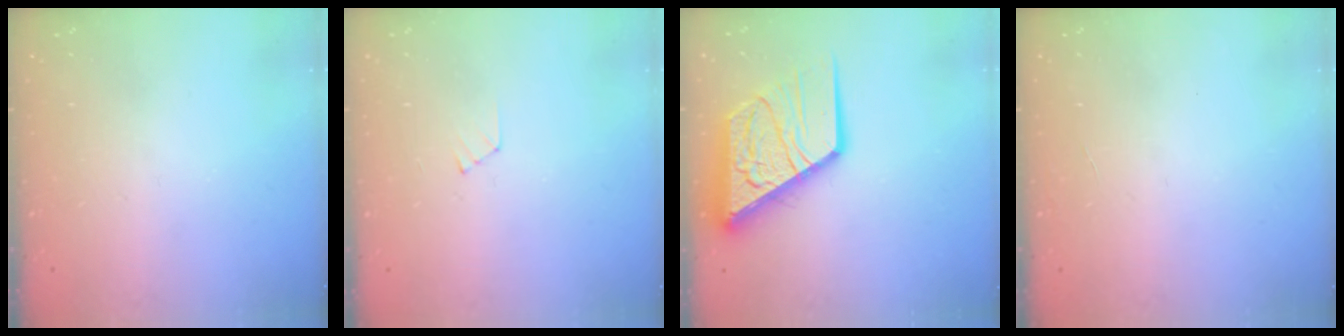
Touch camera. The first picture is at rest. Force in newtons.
{"total": 3.8, "press": 3.8, "slide": 0.3}
{"total": 20.6, "press": 20.5, "slide": 1.9}
{"total": 0.0}